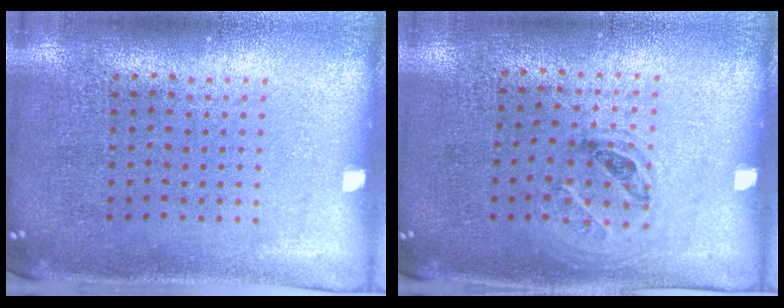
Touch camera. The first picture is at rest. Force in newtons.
{"total": 1.0, "press": 0.7, "slide": 0.6}